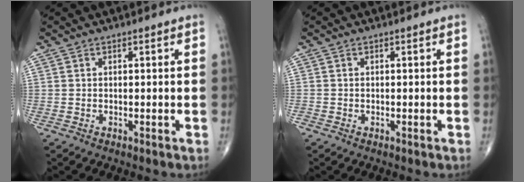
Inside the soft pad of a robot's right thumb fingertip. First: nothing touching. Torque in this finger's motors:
{"motor_torque": [-0.25, 0.04, 0.03, 0.15, -0.03]}